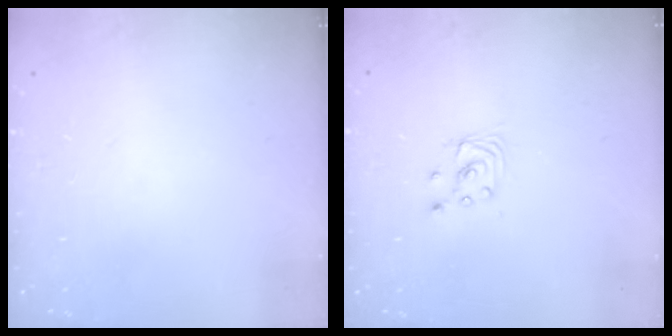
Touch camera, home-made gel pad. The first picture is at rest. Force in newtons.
{"total": 2.8, "press": 2.8, "slide": 0.2}